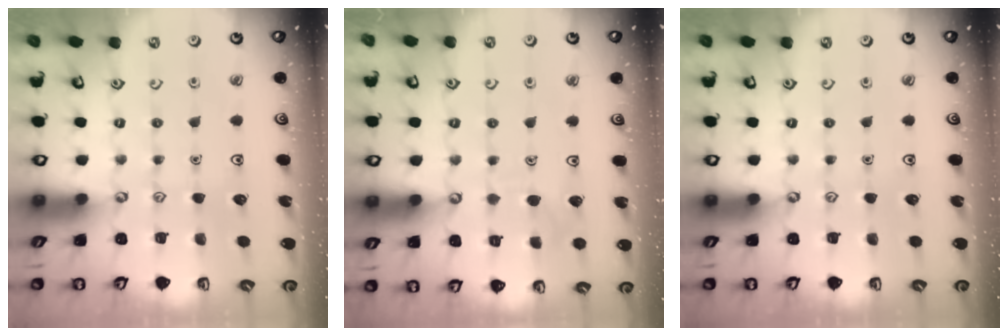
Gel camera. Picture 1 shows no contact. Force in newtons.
{"total": 5.2, "press": 5.1, "slide": 0.4}
{"total": 0.0}